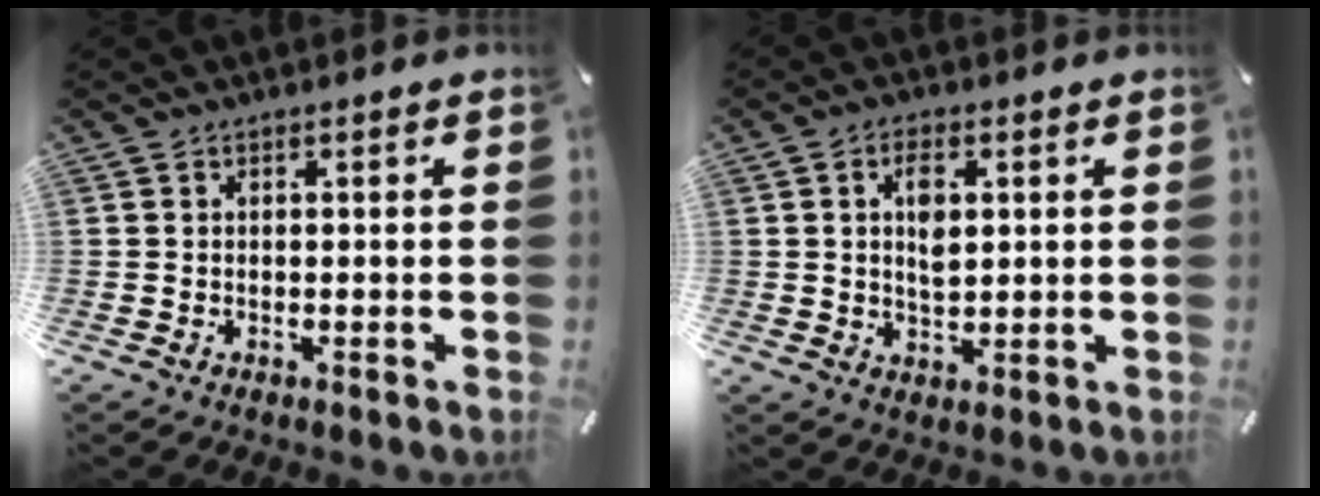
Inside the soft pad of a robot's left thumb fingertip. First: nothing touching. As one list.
[{"total": 5.8, "force": [1.4, 3.2, 4.6], "torque": [-0.083, -0.005, 0.015]}]